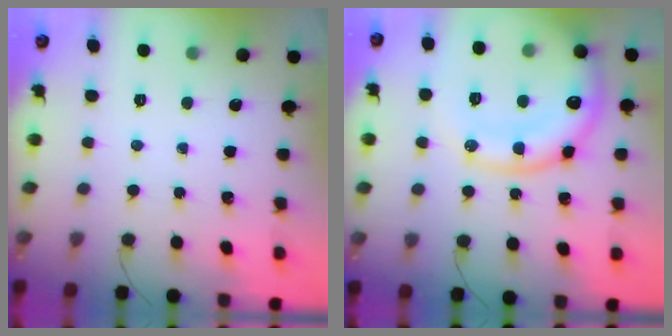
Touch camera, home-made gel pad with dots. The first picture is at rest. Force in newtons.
{"total": 21.3, "press": 21.1, "slide": 2.5}